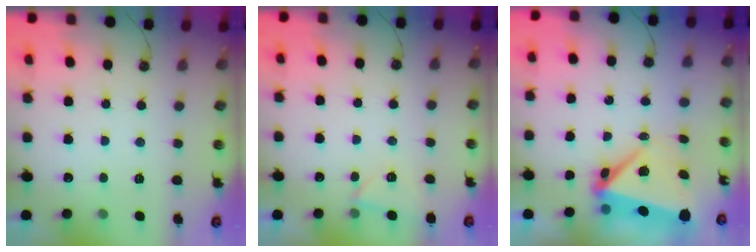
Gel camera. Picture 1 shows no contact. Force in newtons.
{"total": 4.0, "press": 2.3, "slide": 3.2}
{"total": 7.5, "press": 7.4, "slide": 1.2}